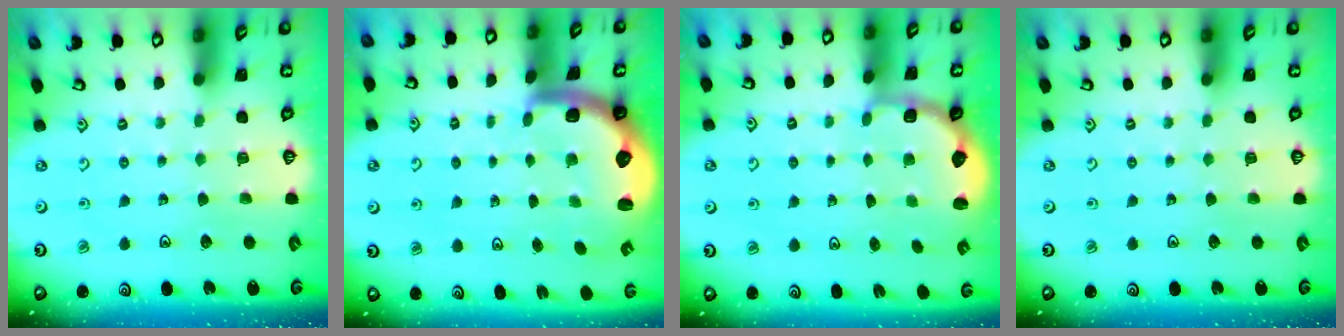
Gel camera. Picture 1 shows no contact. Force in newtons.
{"total": 2.9, "press": 2.6, "slide": 1.4}
{"total": 2.8, "press": 2.2, "slide": 1.8}
{"total": 0.0}